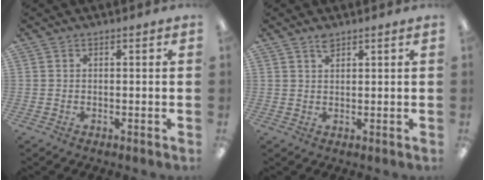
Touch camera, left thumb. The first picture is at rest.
{"total": 1.9, "force": [1.6, 0.6, 0.8], "torque": [-0.011, -0.006, 0.029]}